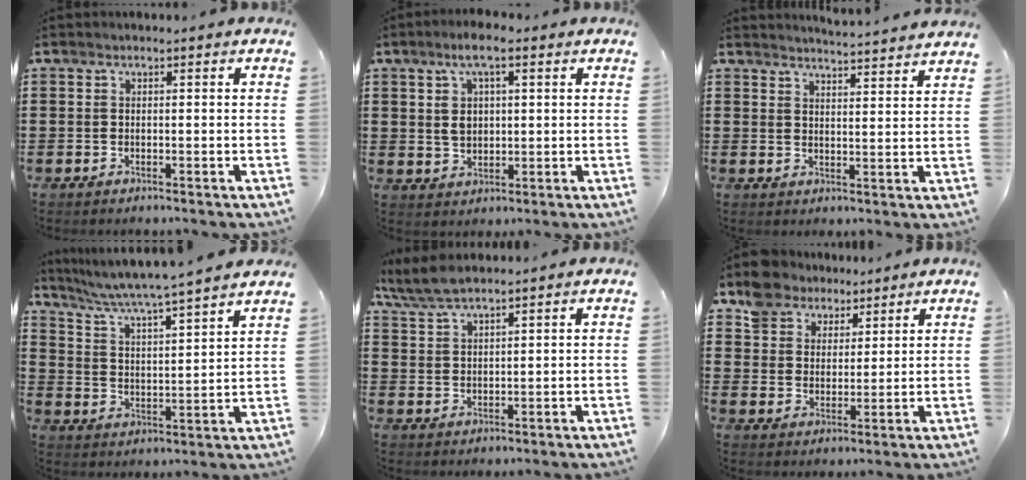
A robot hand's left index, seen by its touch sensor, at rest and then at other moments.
{"total": 5.8, "force": [2.4, 2.7, 4.5], "torque": [-0.087, 0.007, 0.040]}
{"total": 3.7, "force": [3.6, -0.7, 0.1], "torque": [-0.013, -0.025, 0.063]}
{"total": 5.1, "force": [4.6, -0.7, 2.0], "torque": [-0.060, -0.035, 0.073]}
{"total": 4.5, "force": [3.9, 0.7, 2.2], "torque": [-0.053, -0.003, 0.072]}
{"total": 6.0, "force": [5.0, 3.4, 0.0], "torque": [-0.032, -0.008, 0.096]}